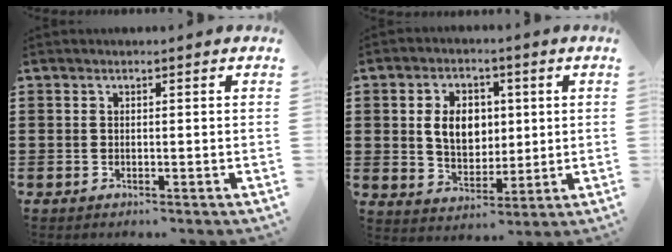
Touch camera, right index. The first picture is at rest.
{"total": 7.0, "force": [1.1, 5.2, 4.5], "torque": [-0.095, 0.010, 0.012]}